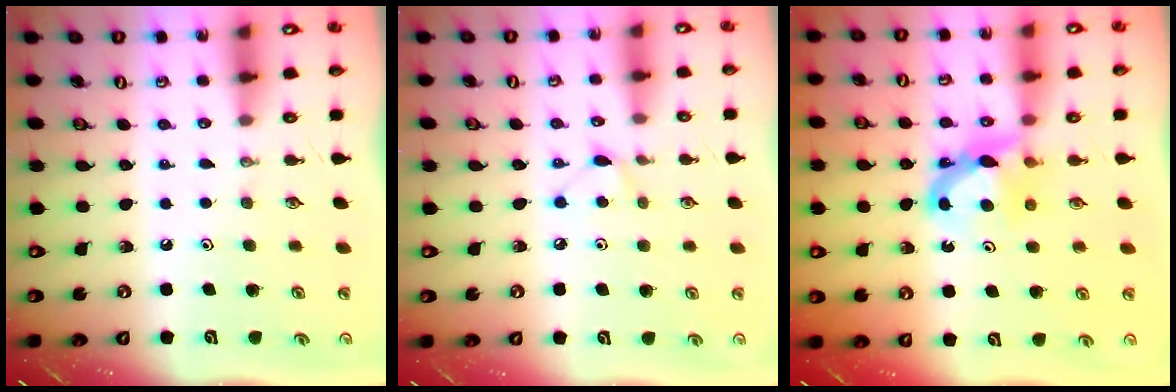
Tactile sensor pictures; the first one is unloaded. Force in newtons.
{"total": 4.4, "press": 4.3, "slide": 0.6}
{"total": 8.0, "press": 8.0, "slide": 0.2}